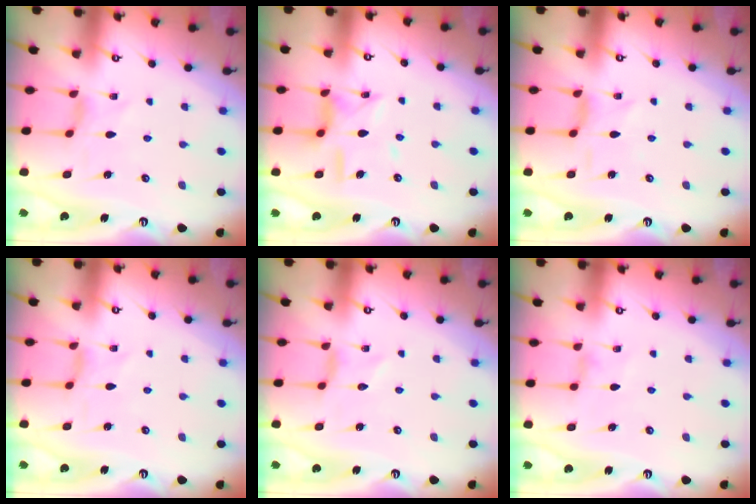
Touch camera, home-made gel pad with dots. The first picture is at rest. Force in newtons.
{"total": 10.9, "press": 10.8, "slide": 0.9}
{"total": 3.1, "press": 3.1, "slide": 0.5}
{"total": 0.0}
{"total": 0.0}
{"total": 0.9, "press": 0.8, "slide": 0.4}